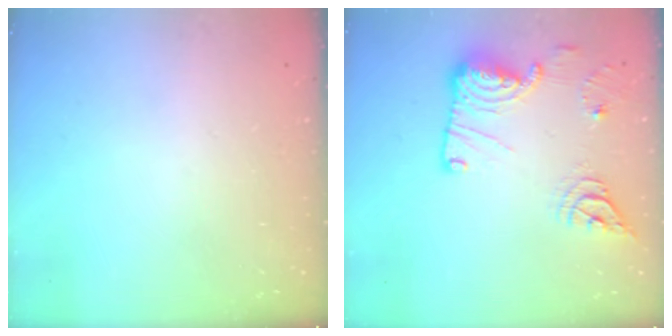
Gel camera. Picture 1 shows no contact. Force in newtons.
{"total": 17.4, "press": 17.2, "slide": 2.7}